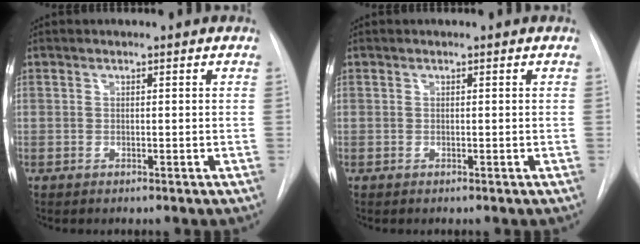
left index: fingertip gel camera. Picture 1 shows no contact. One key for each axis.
{"total": 0.0}